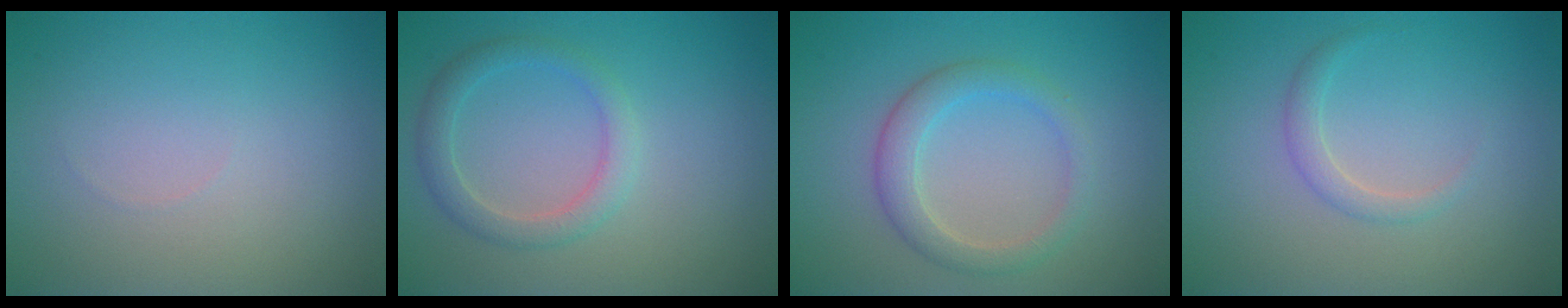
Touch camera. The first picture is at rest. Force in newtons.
{"total": 2.5, "press": 2.5, "slide": 0.1}
{"total": 2.9, "press": 2.9, "slide": 0.2}
{"total": 1.4, "press": 1.4, "slide": 0.1}